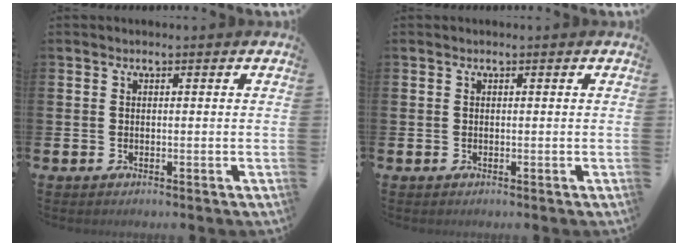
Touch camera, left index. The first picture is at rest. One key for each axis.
{"total": 0.0}